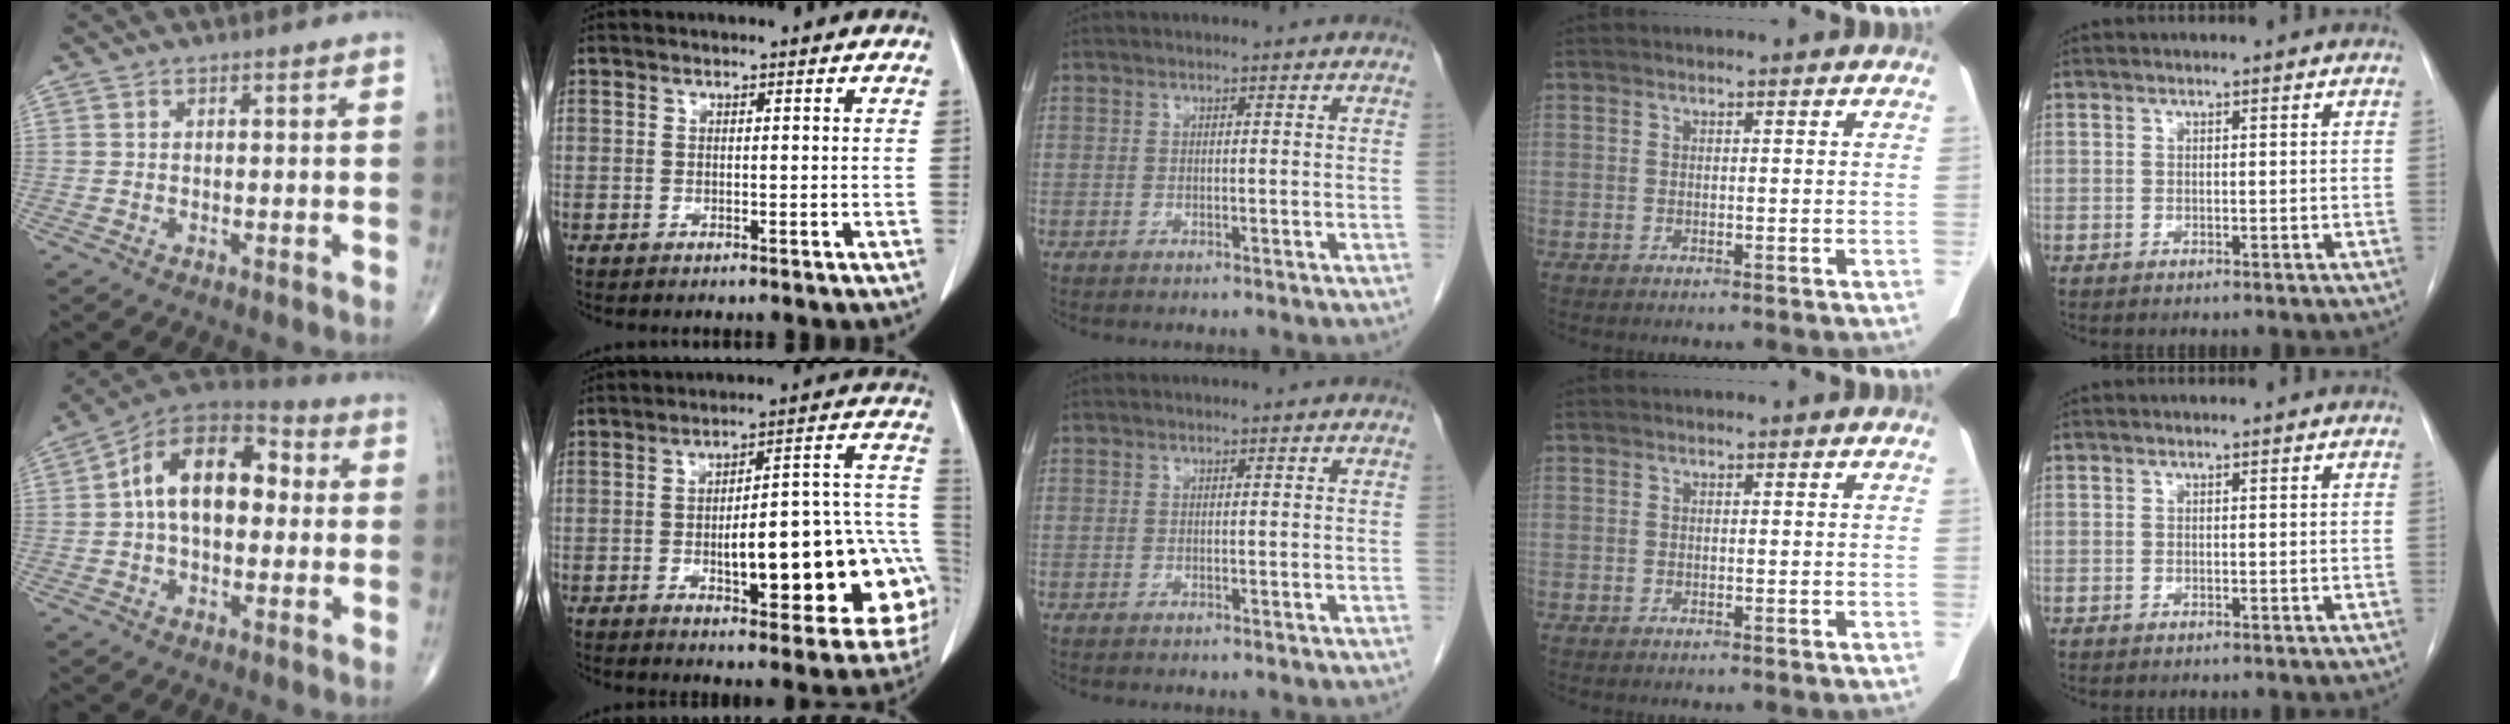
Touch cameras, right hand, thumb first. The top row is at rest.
{"thumb": {"total": 16.0, "force": [1.5, 9.7, 12.7], "torque": [-0.182, 0.039, 0.011]}, "index": {"total": 20.5, "force": [-4.6, 5.4, 19.3], "torque": [-0.173, 0.040, -0.047]}}